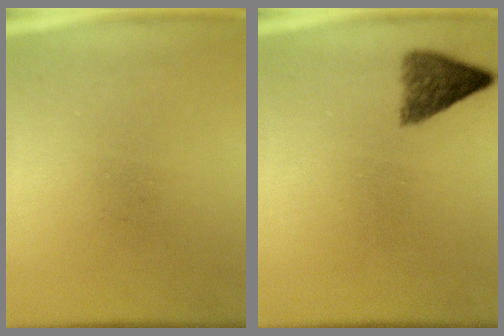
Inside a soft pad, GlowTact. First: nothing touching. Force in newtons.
{"total": 4.1}